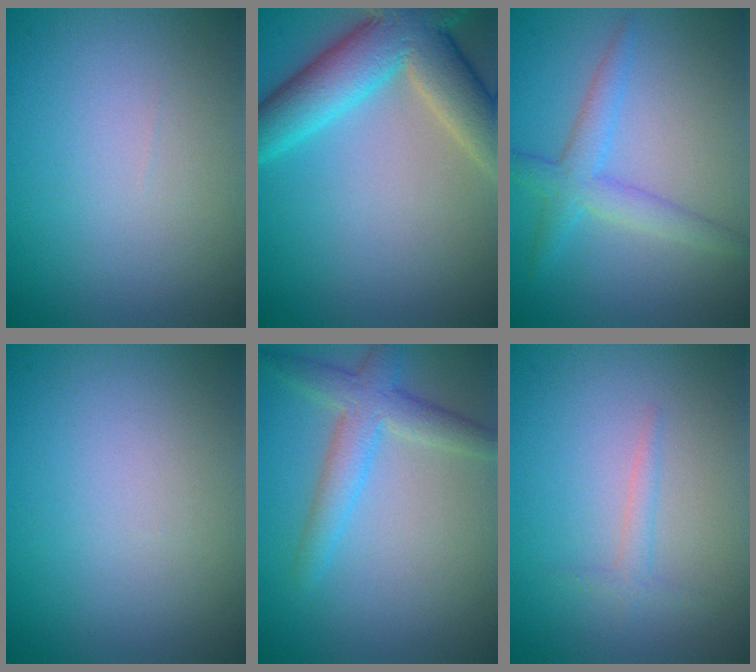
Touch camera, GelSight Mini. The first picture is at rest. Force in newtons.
{"total": 8.6, "press": 8.6, "slide": 0.6}
{"total": 3.0, "press": 3.0, "slide": 0.0}
{"total": 0.0}
{"total": 3.6, "press": 3.6, "slide": 0.1}
{"total": 1.1, "press": 1.1, "slide": 0.0}